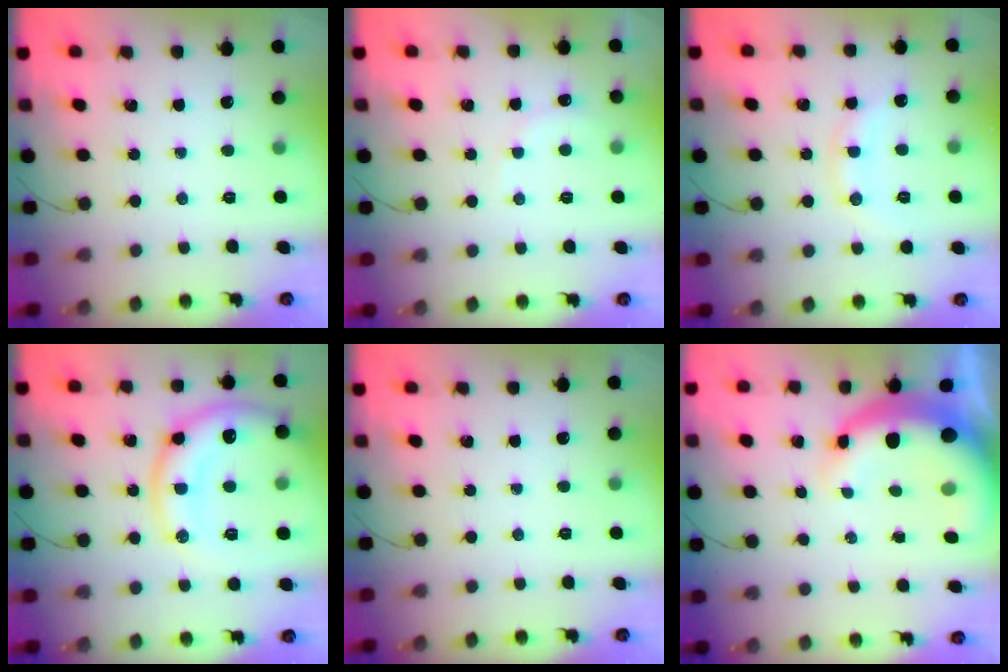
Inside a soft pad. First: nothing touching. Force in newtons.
{"total": 5.2, "press": 5.2, "slide": 0.8}
{"total": 7.6, "press": 7.5, "slide": 0.4}
{"total": 17.6, "press": 17.4, "slide": 2.3}
{"total": 0.0}
{"total": 10.4, "press": 10.2, "slide": 2.0}